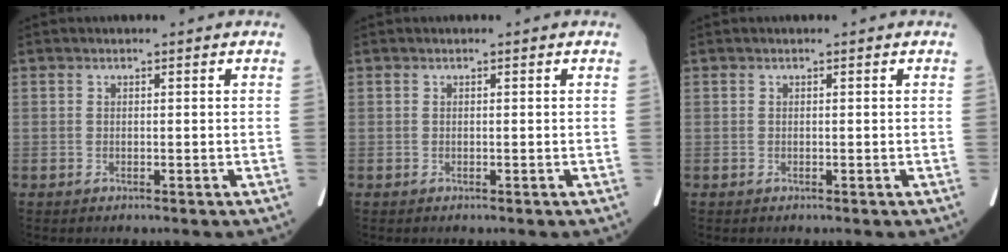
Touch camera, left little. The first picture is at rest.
{"total": 0.0}
{"total": 0.0}